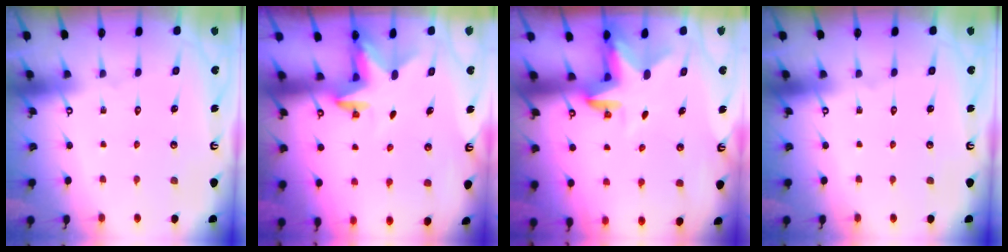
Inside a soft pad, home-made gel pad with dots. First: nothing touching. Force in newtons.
{"total": 2.4, "press": 2.4, "slide": 0.4}
{"total": 3.0, "press": 2.9, "slide": 0.5}
{"total": 0.0}